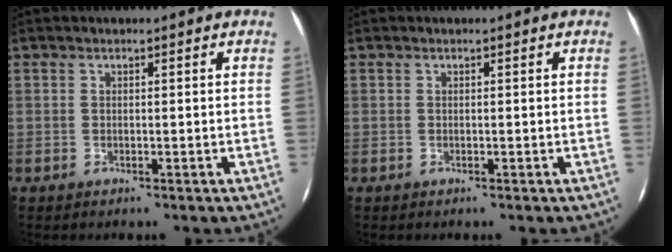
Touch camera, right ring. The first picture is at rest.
{"total": 0.0}